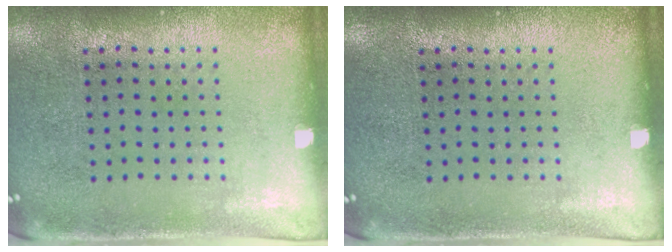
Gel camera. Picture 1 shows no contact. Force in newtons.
{"total": 0.0}